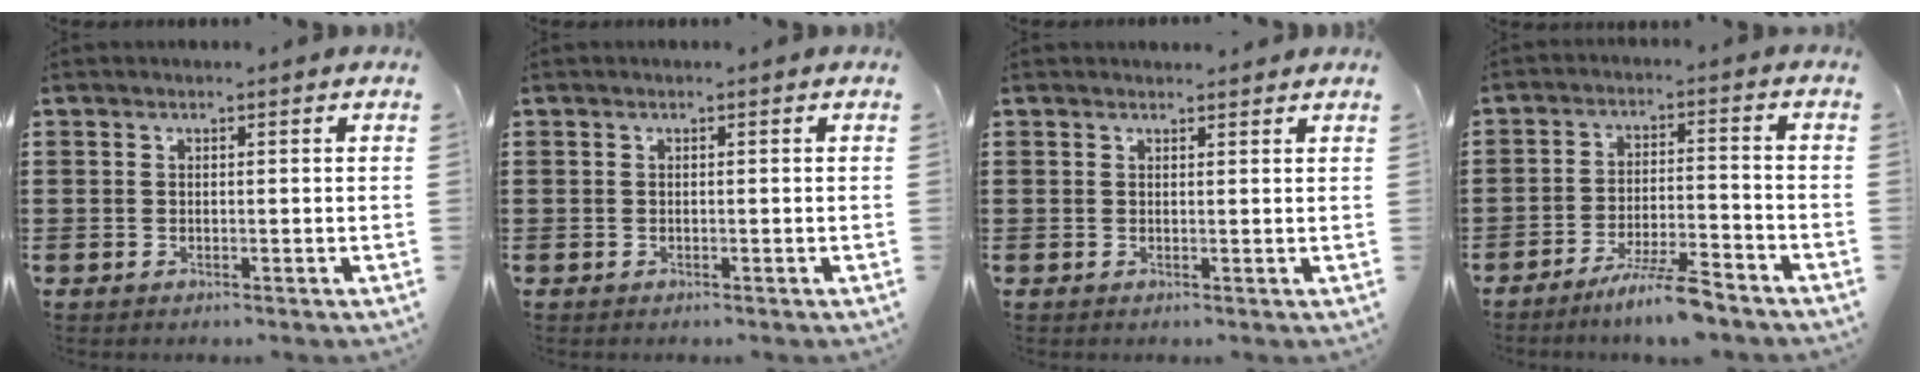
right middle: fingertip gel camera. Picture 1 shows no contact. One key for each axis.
{"total": 0.0}
{"total": 0.9, "fx": 0.9, "fy": 0.2, "fz": 0.0, "tx": 0.006, "ty": -0.003, "tz": 0.016}
{"total": 6.9, "fx": -5.7, "fy": 0.2, "fz": 3.9, "tx": -0.080, "ty": -0.010, "tz": -0.105}